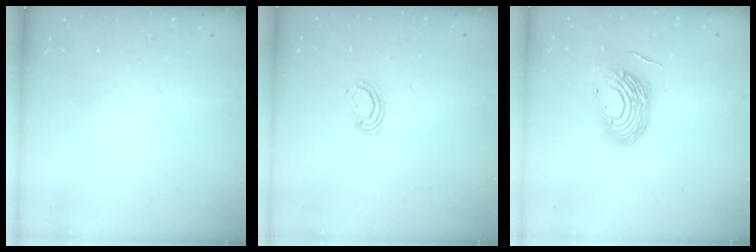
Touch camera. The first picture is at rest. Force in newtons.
{"total": 3.1, "press": 3.1, "slide": 0.3}
{"total": 12.9, "press": 12.7, "slide": 2.1}